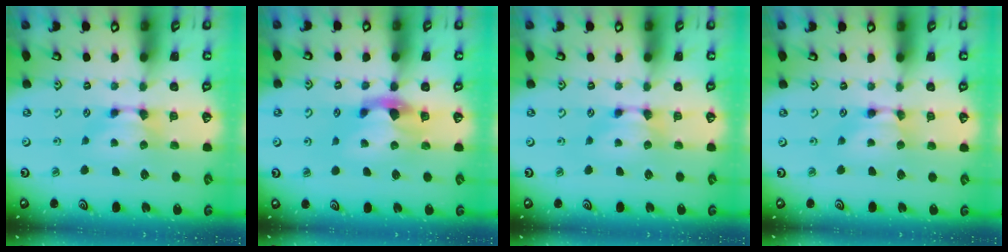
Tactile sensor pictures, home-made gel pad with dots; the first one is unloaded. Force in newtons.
{"total": 3.0, "press": 2.6, "slide": 1.5}
{"total": 0.0}
{"total": 1.7, "press": 1.7, "slide": 0.1}